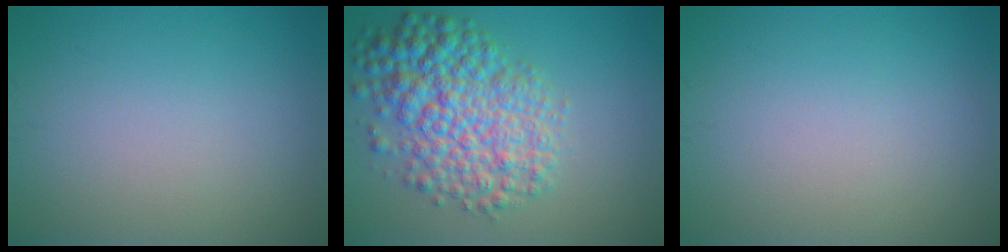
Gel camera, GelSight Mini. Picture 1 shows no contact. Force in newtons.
{"total": 7.7, "press": 7.7, "slide": 0.2}
{"total": 0.0}